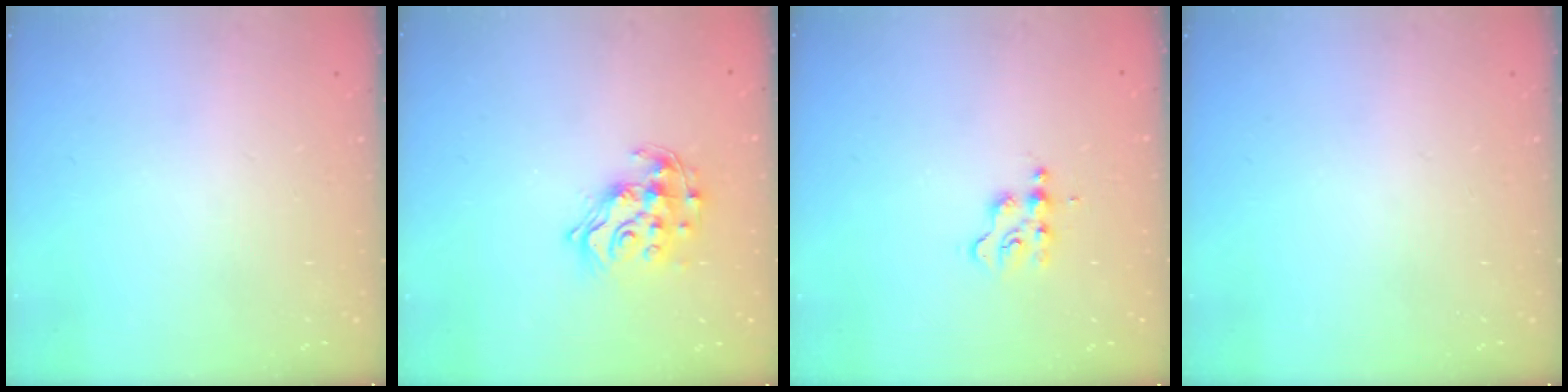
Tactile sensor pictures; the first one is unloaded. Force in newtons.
{"total": 14.5, "press": 14.4, "slide": 1.2}
{"total": 2.9, "press": 2.9, "slide": 0.4}
{"total": 0.0}